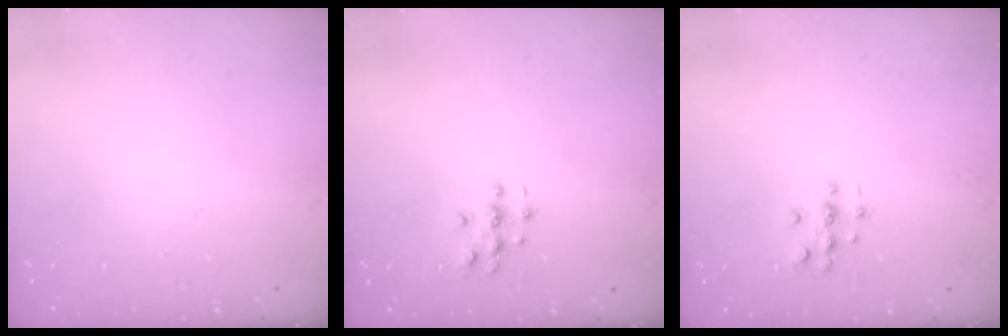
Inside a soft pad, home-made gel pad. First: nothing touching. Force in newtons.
{"total": 3.0, "press": 3.0, "slide": 0.3}
{"total": 3.6, "press": 3.5, "slide": 0.4}